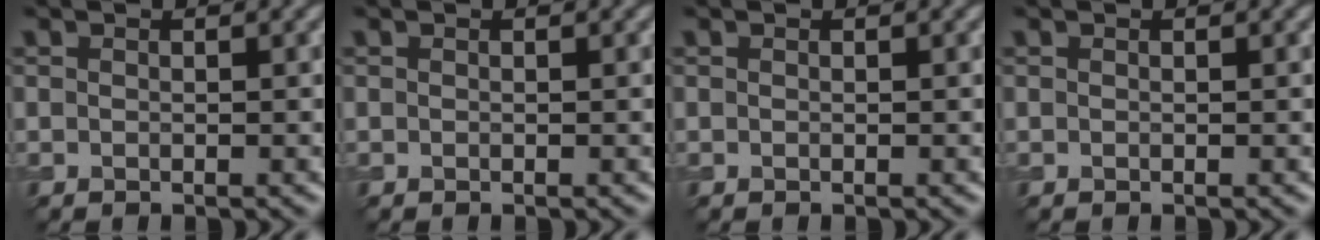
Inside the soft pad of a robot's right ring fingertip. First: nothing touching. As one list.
[{"total": 0.0}, {"total": 0.0}, {"total": 0.0}]